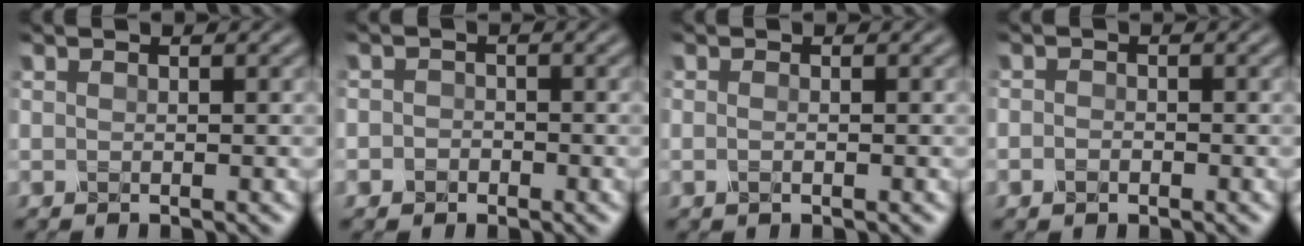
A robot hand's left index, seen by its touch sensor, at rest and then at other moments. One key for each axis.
{"total": 1.3, "fx": -0.5, "fy": 1.1, "fz": 0.3, "tx": 0.011, "ty": 0.000, "tz": -0.016}
{"total": 0.7, "fx": -0.2, "fy": 0.3, "fz": 0.6, "tx": -0.013, "ty": -0.003, "tz": -0.003}
{"total": 1.1, "fx": -0.5, "fy": 0.8, "fz": 0.6, "tx": -0.010, "ty": -0.001, "tz": -0.012}